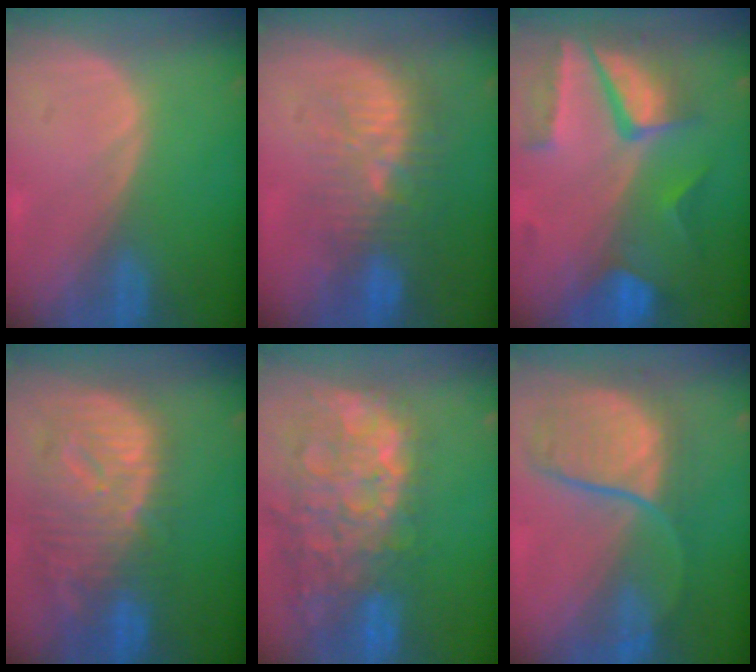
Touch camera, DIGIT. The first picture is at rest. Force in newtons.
{"total": 9.6, "press": 9.2, "slide": 2.8}
{"total": 10.3, "press": 8.6, "slide": 5.6}
{"total": 12.5, "press": 10.8, "slide": 6.3}
{"total": 14.7, "press": 11.9, "slide": 8.5}
{"total": 9.1, "press": 8.7, "slide": 2.9}